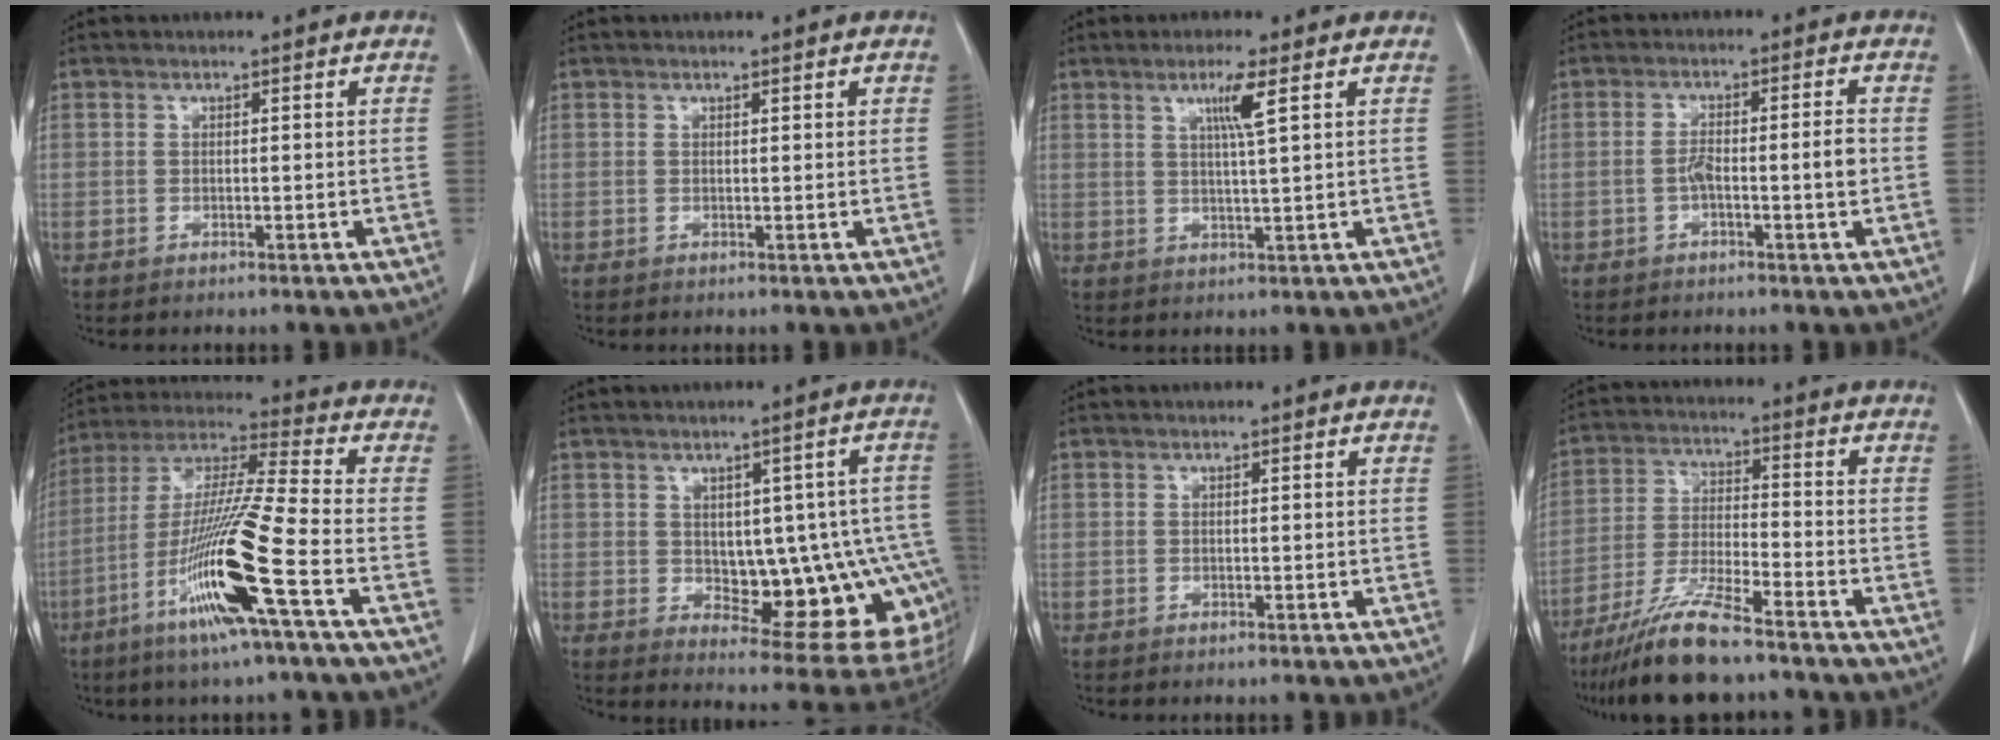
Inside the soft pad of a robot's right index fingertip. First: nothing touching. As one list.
[{"total": 0.5, "force": [0.4, 0.1, 0.4], "torque": [-0.006, 0.000, 0.006]}, {"total": 4.4, "force": [1.9, -0.7, 3.9], "torque": [-0.071, -0.005, 0.035]}, {"total": 4.7, "force": [-1.1, 0.4, 4.5], "torque": [-0.082, 0.010, -0.017]}, {"total": 16.7, "force": [-6.8, -1.0, 15.3], "torque": [-0.309, -0.022, -0.133]}, {"total": 15.0, "force": [-1.3, 6.1, 13.6], "torque": [-0.122, 0.016, 0.006]}, {"total": 0.0}, {"total": 11.0, "force": [-8.6, 0.9, 6.7], "torque": [-0.133, -0.028, -0.162]}]